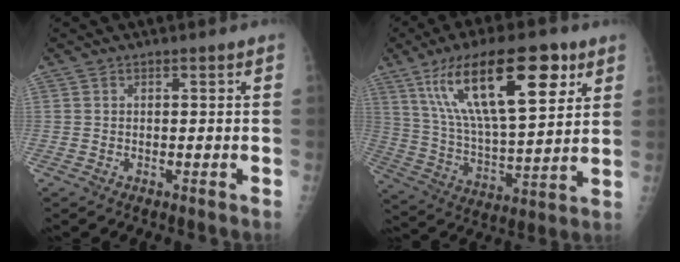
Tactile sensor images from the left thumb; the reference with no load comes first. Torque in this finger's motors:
{"motor_torque": [2.54, 2.34, 1.97, -0.81, 0.74]}